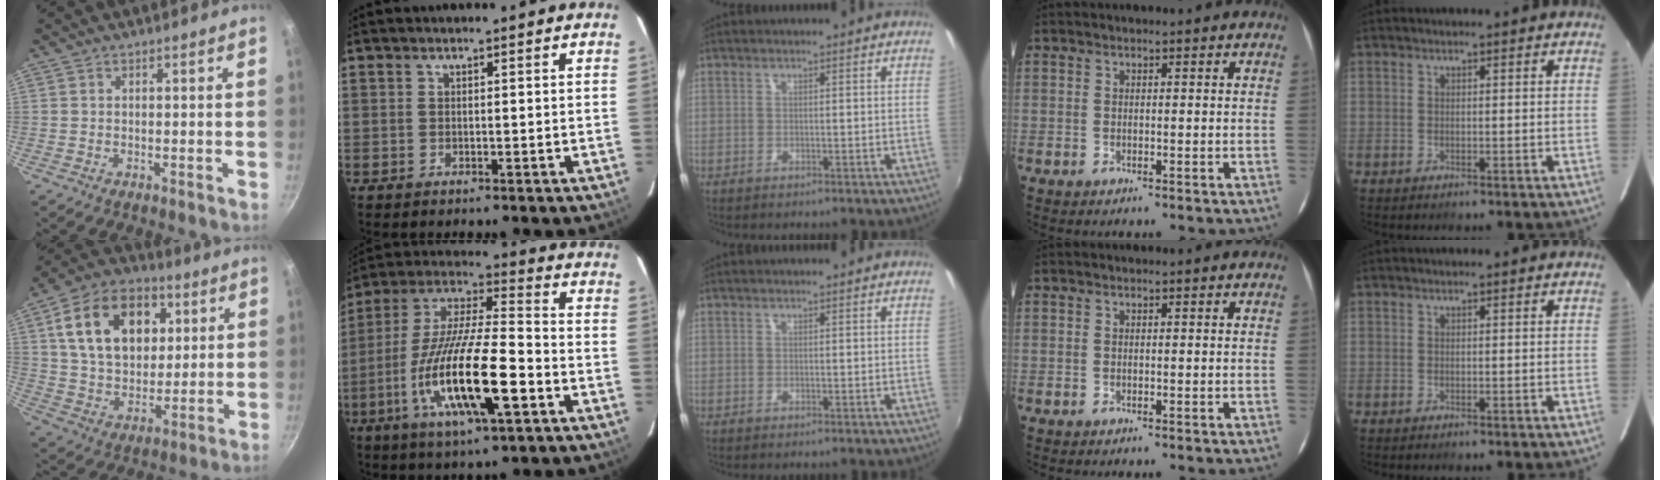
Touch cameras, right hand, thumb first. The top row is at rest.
{"thumb": {"total": 20.2, "force": [5.9, 13.9, 13.3], "torque": [-0.198, 0.000, 0.097]}, "index": {"total": 19.9, "force": [-7.2, 4.2, 18.0], "torque": [-0.350, -0.028, -0.135]}}